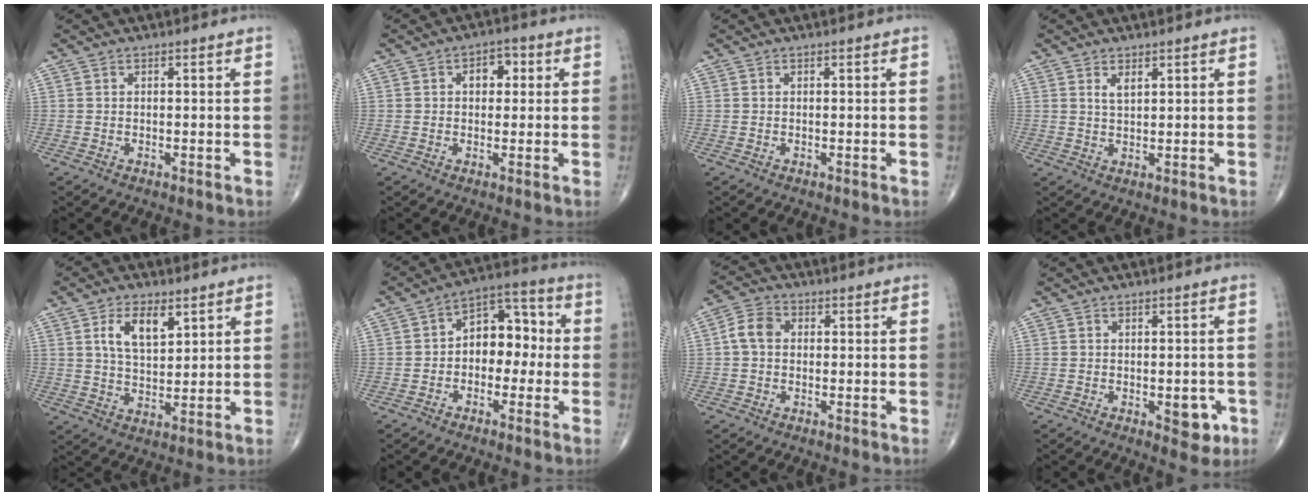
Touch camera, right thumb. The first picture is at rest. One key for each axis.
{"total": 4.5, "fx": 1.0, "fy": 3.1, "fz": 3.1, "tx": -0.022, "ty": 0.008, "tz": 0.008}
{"total": 0.0}
{"total": 2.2, "fx": 1.2, "fy": 1.0, "fz": 1.6, "tx": -0.025, "ty": -0.008, "tz": 0.026}
{"total": 7.8, "fx": 3.4, "fy": 4.1, "fz": 5.8, "tx": -0.088, "ty": -0.018, "tz": 0.065}
{"total": 10.4, "fx": -0.4, "fy": 7.1, "fz": 7.6, "tx": -0.071, "ty": 0.040, "tz": -0.022}
{"total": 4.9, "fx": 0.3, "fy": 3.8, "fz": 3.1, "tx": -0.055, "ty": 0.014, "tz": -0.003}
{"total": 4.9, "fx": -1.6, "fy": 2.5, "fz": 3.9, "tx": -0.026, "ty": 0.001, "tz": -0.015}